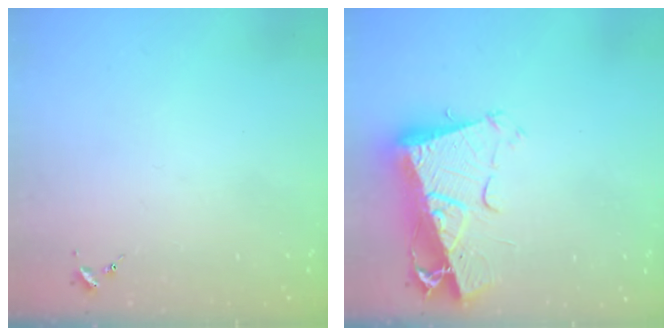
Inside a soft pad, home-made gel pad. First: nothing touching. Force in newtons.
{"total": 14.0, "press": 13.9, "slide": 1.6}